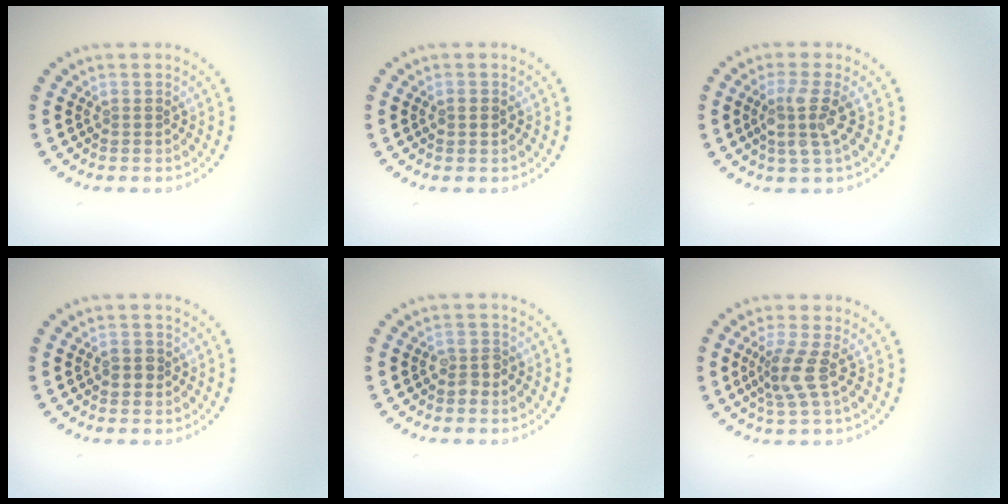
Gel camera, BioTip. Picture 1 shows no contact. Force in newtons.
{"total": 1.3, "press": 1.2, "slide": 0.1}
{"total": 3.0, "press": 2.4, "slide": 1.8}
{"total": 1.4, "press": 1.4, "slide": 0.2}
{"total": 1.7, "press": 1.7, "slide": 0.4}
{"total": 2.8, "press": 2.1, "slide": 1.8}